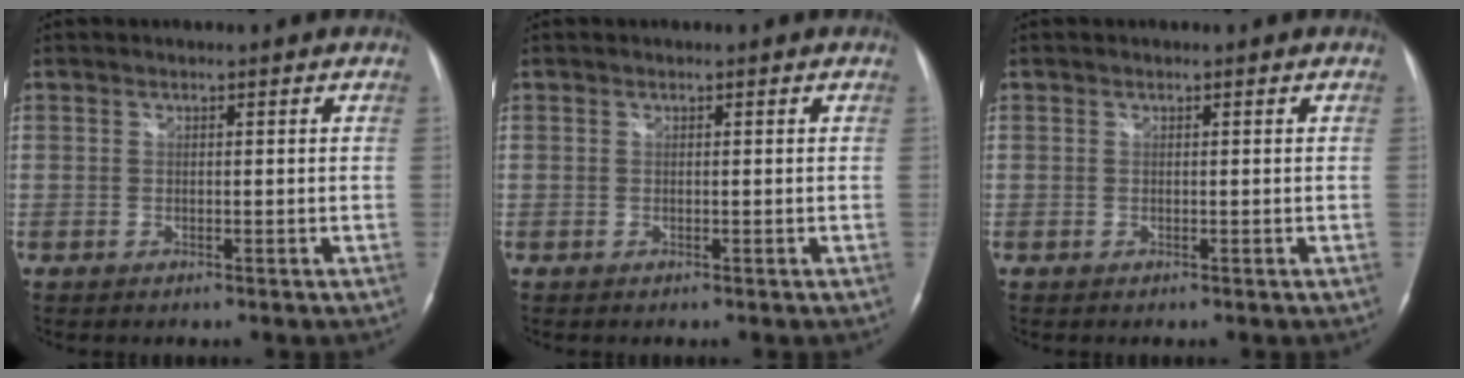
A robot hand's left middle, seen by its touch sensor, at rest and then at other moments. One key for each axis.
{"total": 0.0}
{"total": 0.0}